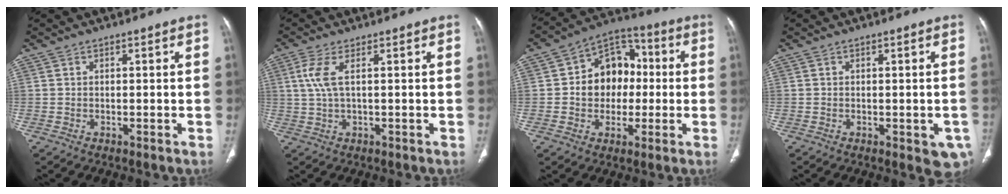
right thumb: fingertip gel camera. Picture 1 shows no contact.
{"total": 4.3, "force": [1.2, 1.1, 3.9], "torque": [-0.115, 0.008, 0.029]}
{"total": 13.2, "force": [0.1, 10.4, 8.2], "torque": [-0.073, 0.032, -0.006]}
{"total": 4.7, "force": [-1.6, 2.2, 3.9], "torque": [-0.022, -0.005, -0.016]}